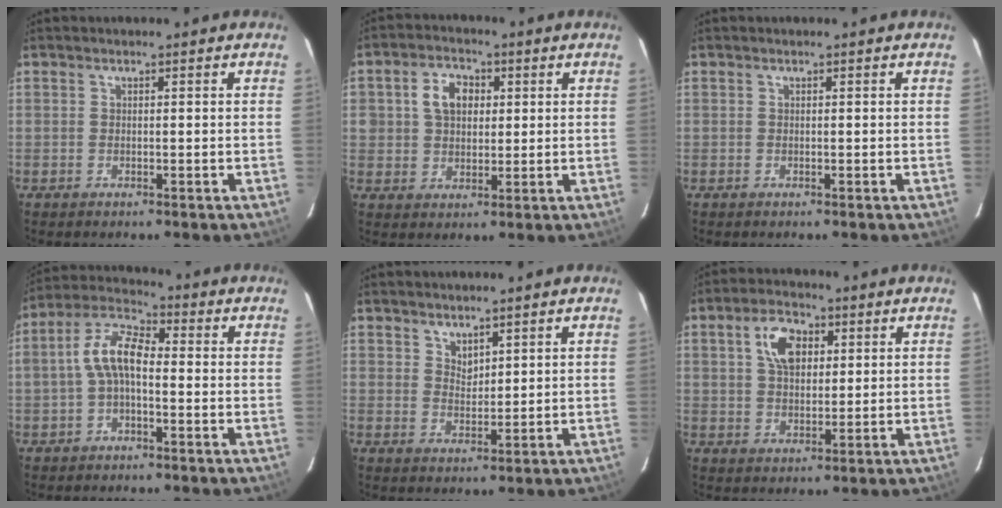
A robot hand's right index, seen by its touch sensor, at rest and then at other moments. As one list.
[{"total": 6.3, "force": [1.5, 4.9, 3.6], "torque": [-0.065, 0.020, 0.029]}, {"total": 0.0}, {"total": 7.6, "force": [-1.1, 3.7, 6.5], "torque": [-0.140, 0.024, -0.025]}, {"total": 2.8, "force": [2.4, 1.3, 0.8], "torque": [-0.009, 0.001, 0.044]}, {"total": 7.4, "force": [2.6, 4.5, 5.3], "torque": [-0.093, 0.021, 0.048]}]